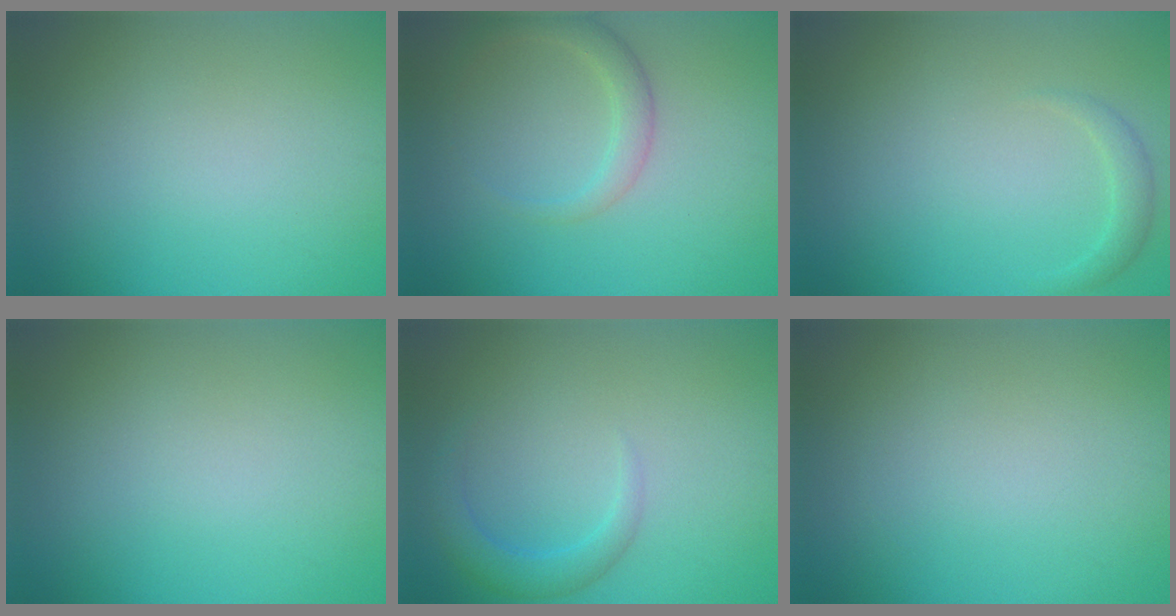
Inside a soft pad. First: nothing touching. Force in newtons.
{"total": 2.4, "press": 2.4, "slide": 0.2}
{"total": 1.2, "press": 1.2, "slide": 0.1}
{"total": 0.0}
{"total": 2.4, "press": 2.4, "slide": 0.1}
{"total": 0.0}